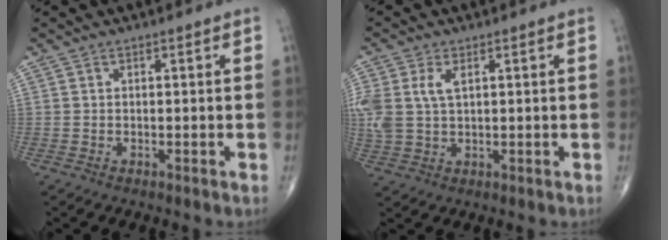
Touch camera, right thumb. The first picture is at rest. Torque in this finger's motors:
{"motor_torque": [0.78, 0.78, 0.95, 0.43, 0.07]}